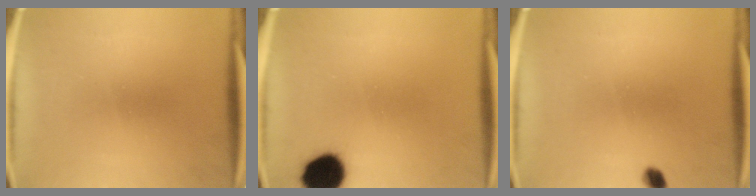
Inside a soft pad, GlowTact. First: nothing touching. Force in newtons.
{"total": 11.0}
{"total": 1.8}